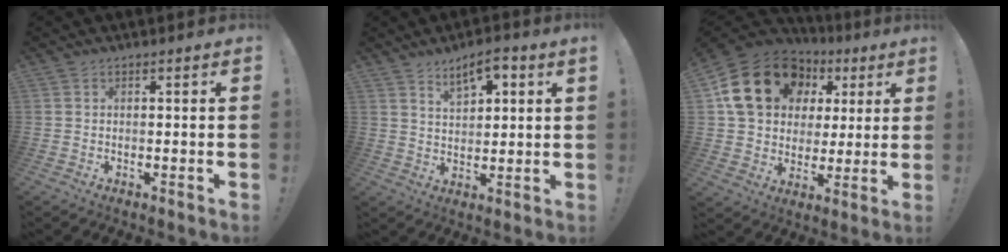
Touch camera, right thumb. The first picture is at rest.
{"total": 6.9, "force": [4.5, 2.5, 4.6], "torque": [-0.066, -0.020, 0.077]}
{"total": 20.6, "force": [8.6, 15.4, 10.6], "torque": [-0.171, -0.018, 0.181]}